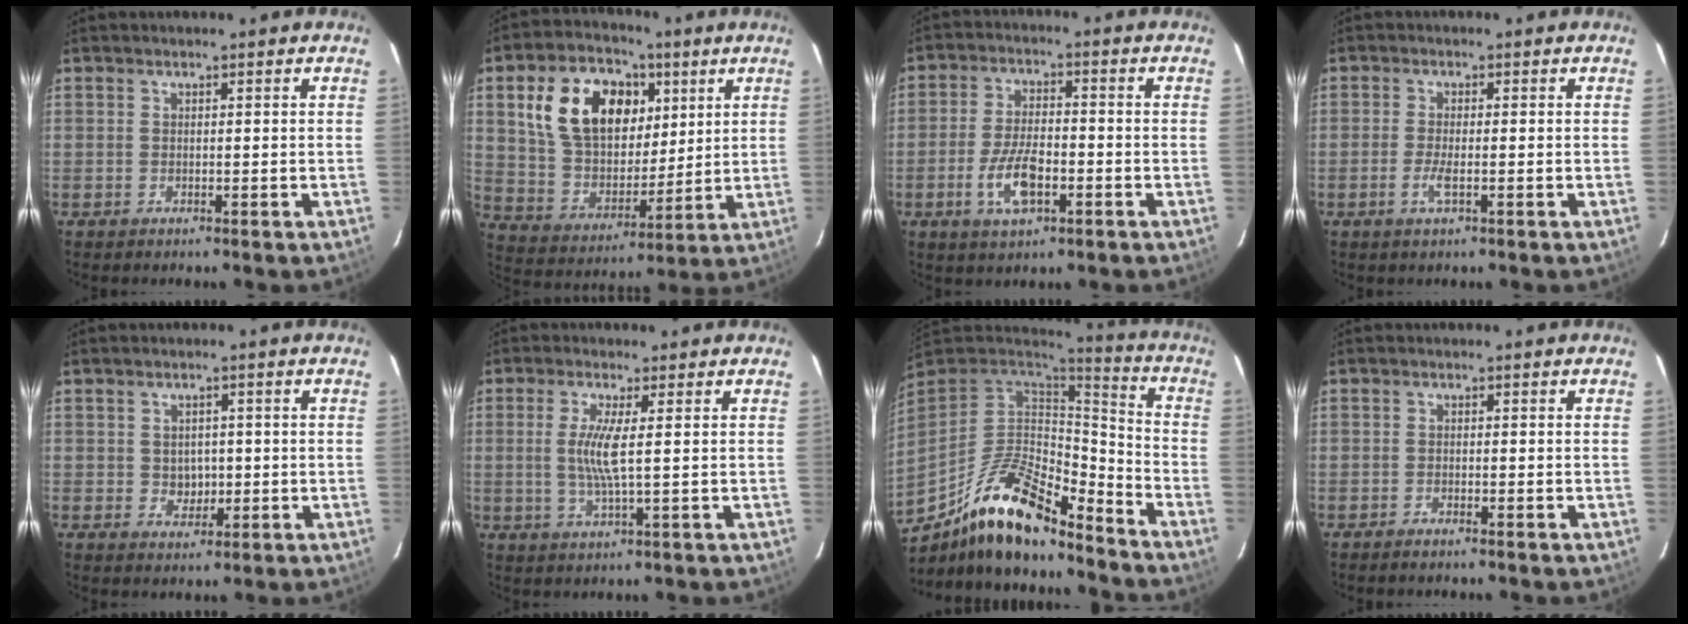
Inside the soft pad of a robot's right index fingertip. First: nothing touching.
{"total": 18.8, "force": [6.8, 12.4, 12.4], "torque": [-0.252, 0.036, 0.135]}
{"total": 8.5, "force": [-3.2, 3.6, 6.9], "torque": [-0.145, -0.003, -0.057]}
{"total": 2.9, "force": [-1.1, 0.5, 2.6], "torque": [-0.055, -0.004, -0.021]}
{"total": 3.5, "force": [-0.2, 3.2, 1.4], "torque": [-0.022, 0.004, 0.005]}
{"total": 5.4, "force": [0.5, 0.0, 5.3], "torque": [-0.111, -0.008, 0.007]}
{"total": 20.4, "force": [-14.1, 6.9, 13.0], "torque": [-0.255, -0.012, -0.248]}
{"total": 1.3, "force": [-1.2, 0.2, 0.5], "torque": [-0.017, 0.000, -0.024]}